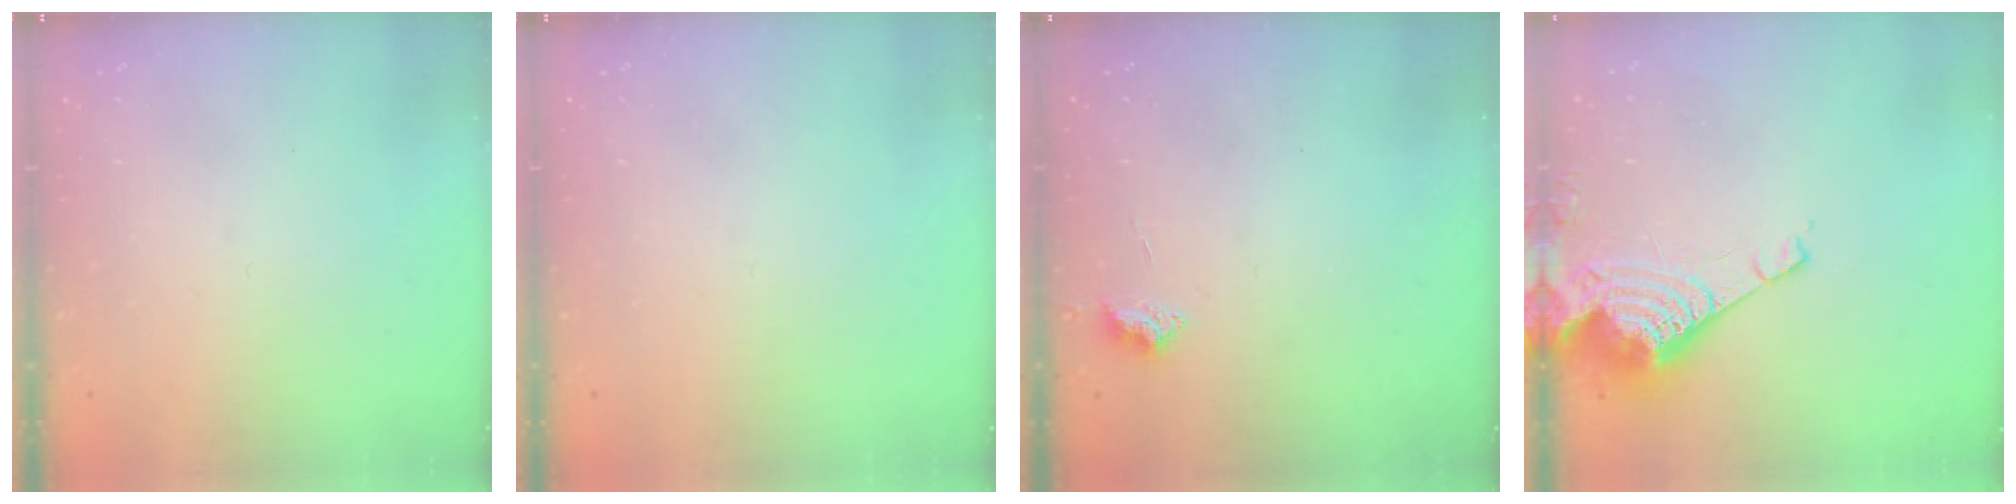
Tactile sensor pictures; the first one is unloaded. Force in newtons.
{"total": 0.0}
{"total": 2.7, "press": 2.6, "slide": 0.5}
{"total": 10.8, "press": 10.7, "slide": 1.1}